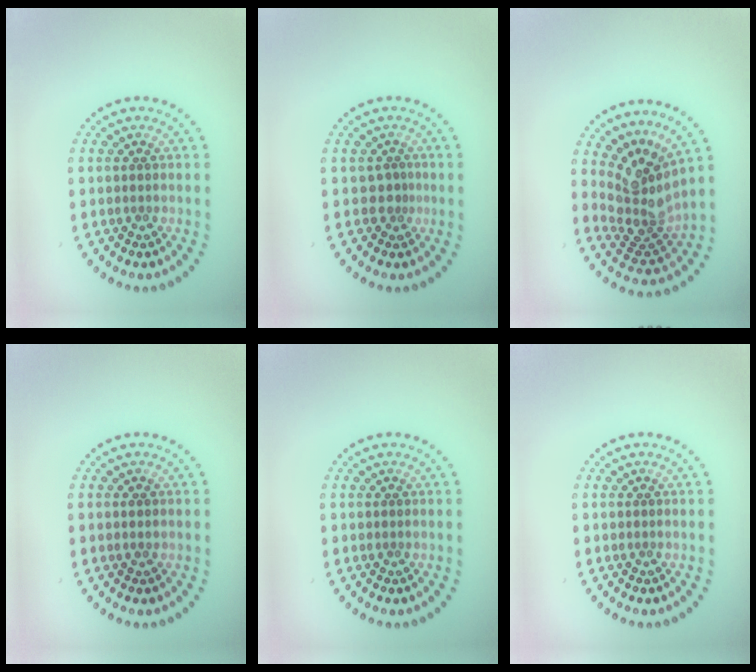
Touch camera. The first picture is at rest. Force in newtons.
{"total": 1.0, "press": 0.6, "slide": 0.8}
{"total": 4.6, "press": 3.2, "slide": 3.3}
{"total": 0.7, "press": 0.7, "slide": 0.0}
{"total": 0.0}
{"total": 0.0}